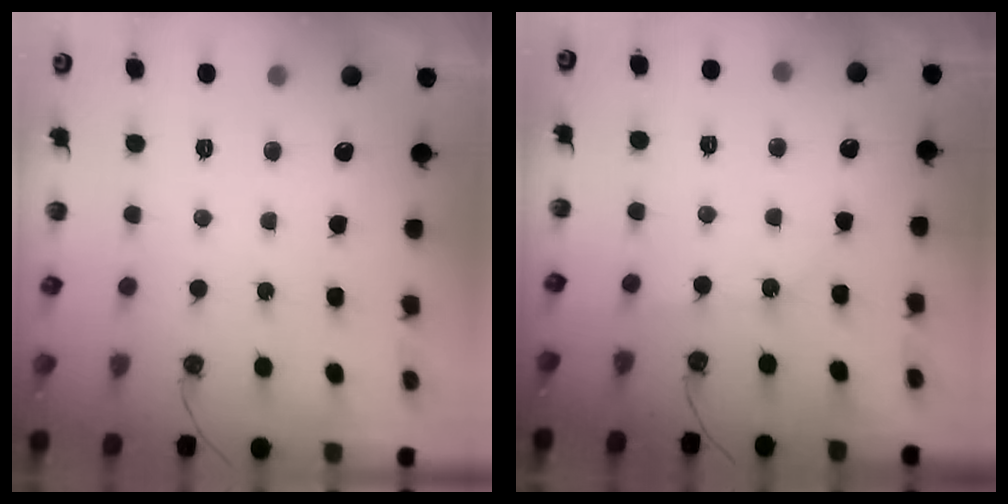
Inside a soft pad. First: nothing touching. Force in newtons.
{"total": 2.9, "press": 2.8, "slide": 0.6}